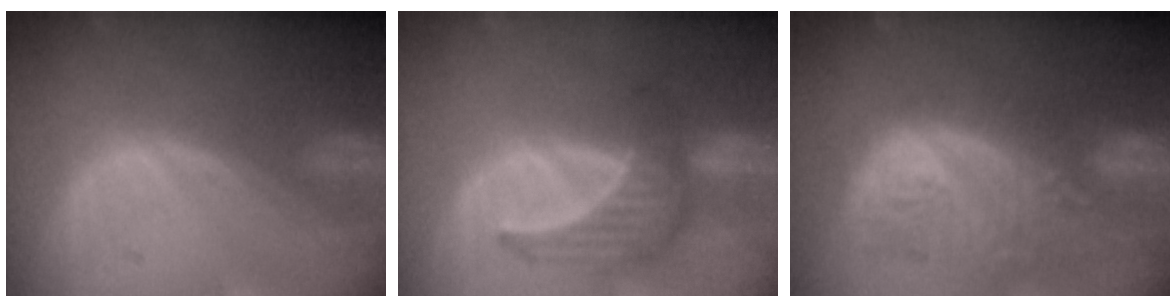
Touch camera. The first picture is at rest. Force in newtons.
{"total": 6.5, "press": 6.3, "slide": 1.4}
{"total": 12.0, "press": 10.7, "slide": 5.4}